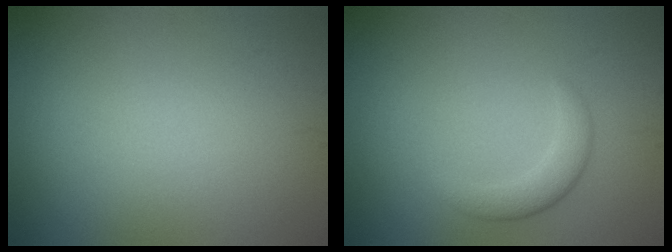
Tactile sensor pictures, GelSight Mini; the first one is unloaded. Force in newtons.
{"total": 2.3, "press": 2.3, "slide": 0.2}